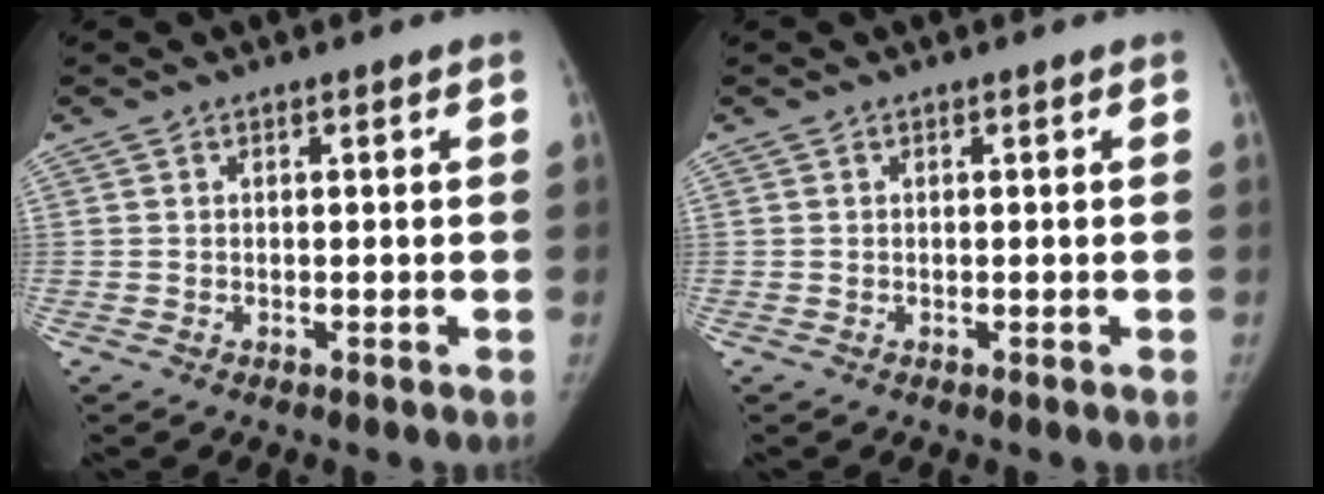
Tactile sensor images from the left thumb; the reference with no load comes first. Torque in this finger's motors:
{"motor_torque": [-0.25, -0.25, 0.32, 0.03, 0.00]}